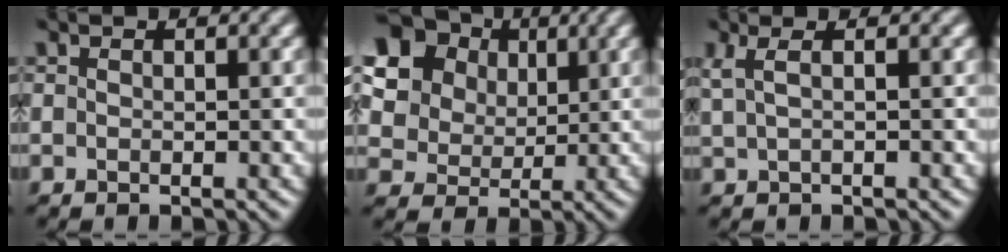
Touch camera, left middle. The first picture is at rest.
{"total": 12.6, "force": [5.3, 10.5, 4.8], "torque": [-0.133, 0.019, 0.105]}
{"total": 2.2, "force": [1.1, 0.7, 1.8], "torque": [-0.030, 0.008, 0.019]}